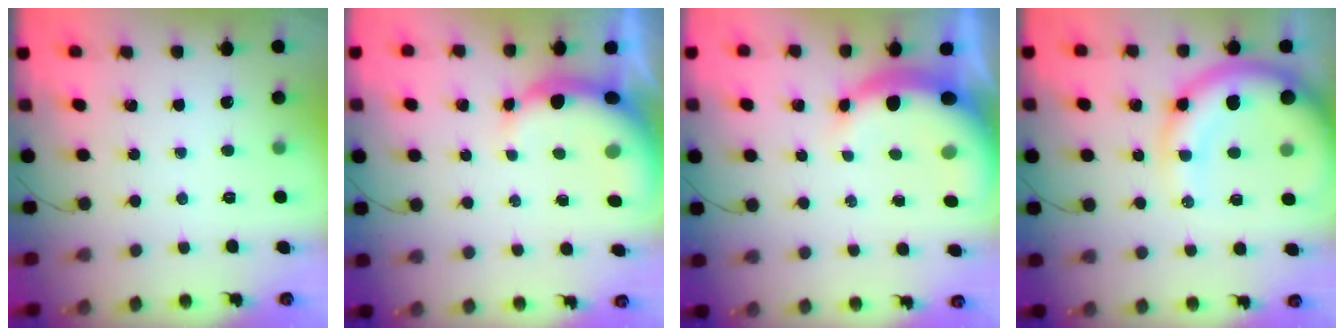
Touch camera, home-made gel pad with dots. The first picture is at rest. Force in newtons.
{"total": 8.3, "press": 8.1, "slide": 1.7}
{"total": 8.2, "press": 8.0, "slide": 1.6}
{"total": 15.8, "press": 15.4, "slide": 3.5}